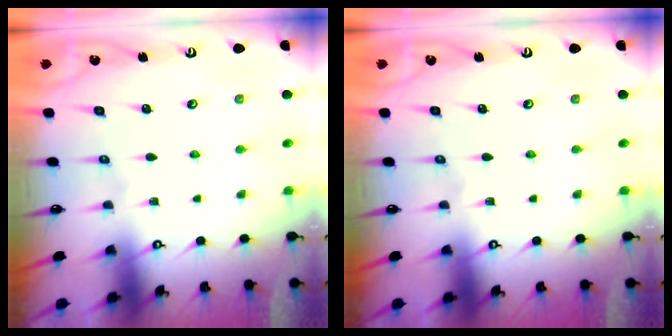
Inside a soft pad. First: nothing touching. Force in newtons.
{"total": 0.0}